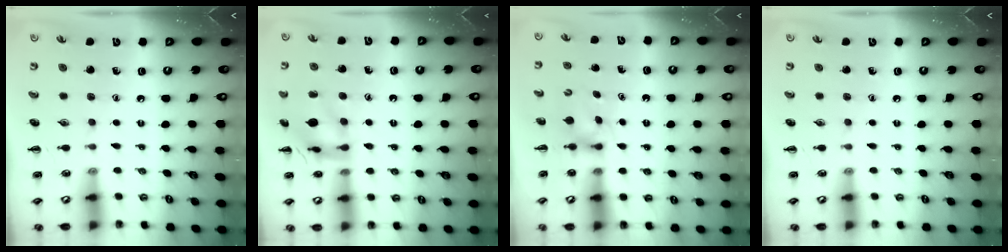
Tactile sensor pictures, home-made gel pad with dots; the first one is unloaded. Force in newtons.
{"total": 12.8, "press": 12.8, "slide": 0.6}
{"total": 4.4, "press": 4.3, "slide": 0.9}
{"total": 0.0}